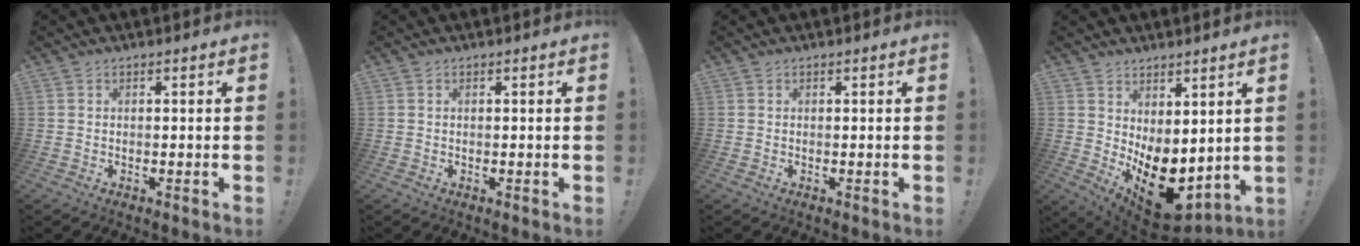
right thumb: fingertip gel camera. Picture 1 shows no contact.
{"total": 0.0}
{"total": 0.0}
{"total": 13.7, "force": [-3.8, 8.0, 10.5], "torque": [-0.133, 0.015, -0.040]}